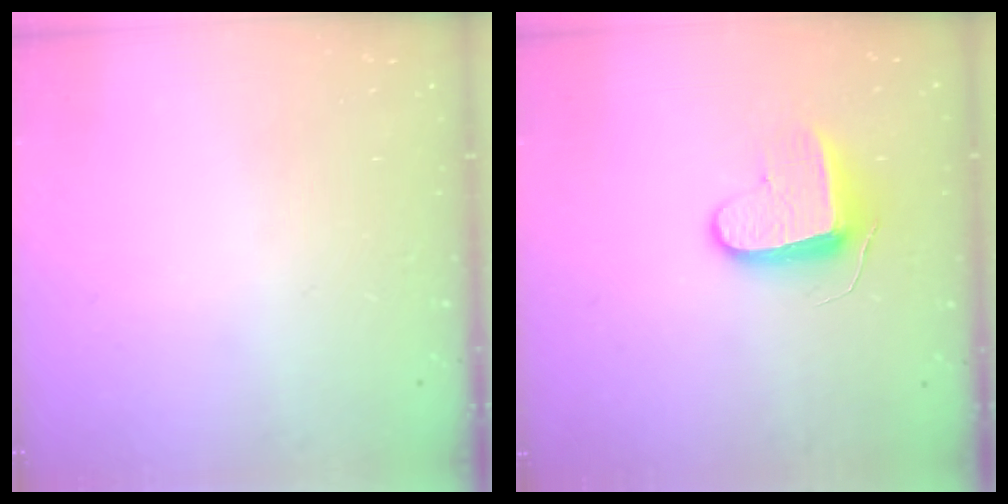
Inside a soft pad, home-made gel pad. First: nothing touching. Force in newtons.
{"total": 9.3, "press": 9.3, "slide": 0.1}